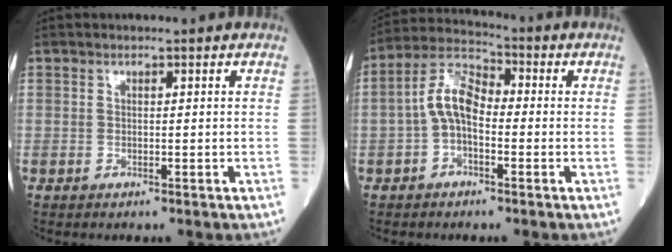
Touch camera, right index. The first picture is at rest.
{"total": 7.3, "force": [-1.0, 3.6, 6.3], "torque": [-0.130, 0.027, -0.027]}